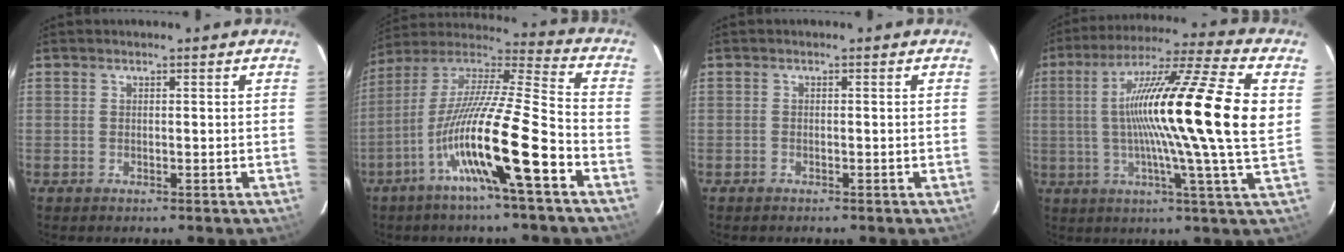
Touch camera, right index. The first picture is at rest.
{"total": 19.0, "force": [-8.1, 0.8, 17.1], "torque": [-0.338, -0.014, -0.152]}
{"total": 0.8, "force": [-0.5, 0.5, 0.3], "torque": [-0.010, 0.001, -0.010]}
{"total": 23.1, "force": [2.1, -0.6, 23.0], "torque": [-0.384, 0.004, 0.010]}